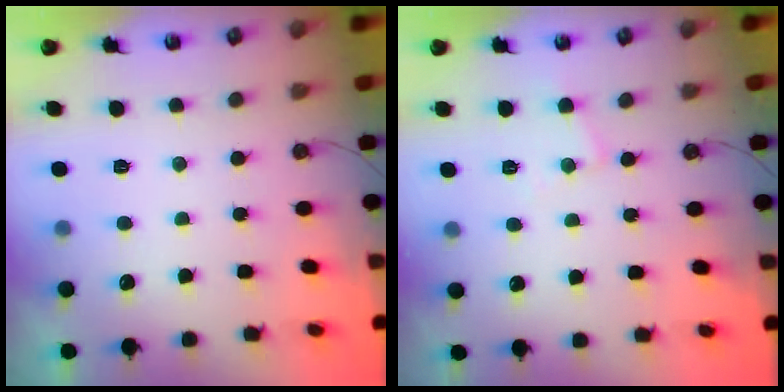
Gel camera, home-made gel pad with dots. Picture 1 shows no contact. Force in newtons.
{"total": 5.7, "press": 5.7, "slide": 0.4}